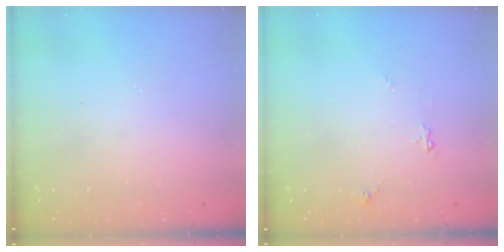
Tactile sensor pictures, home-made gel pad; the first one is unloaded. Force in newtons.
{"total": 5.2, "press": 5.1, "slide": 0.7}